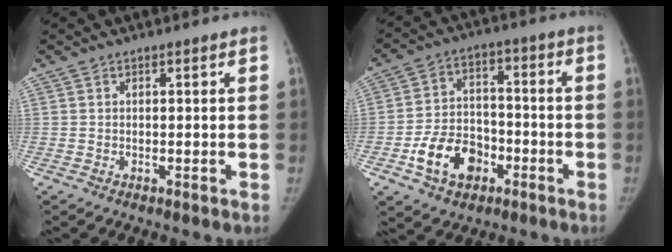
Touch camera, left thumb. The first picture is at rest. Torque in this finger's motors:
{"motor_torque": [-0.33, 0.44, 0.22, 0.16, 0.04]}